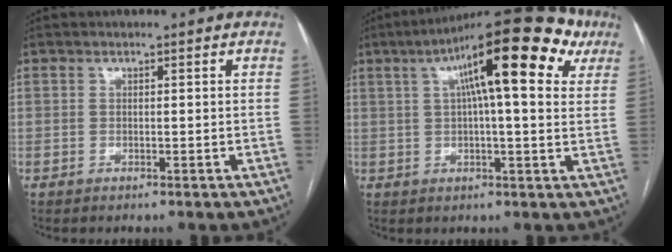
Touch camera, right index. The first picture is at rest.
{"total": 18.9, "force": [8.2, 4.0, 16.6], "torque": [-0.258, 0.054, 0.114]}